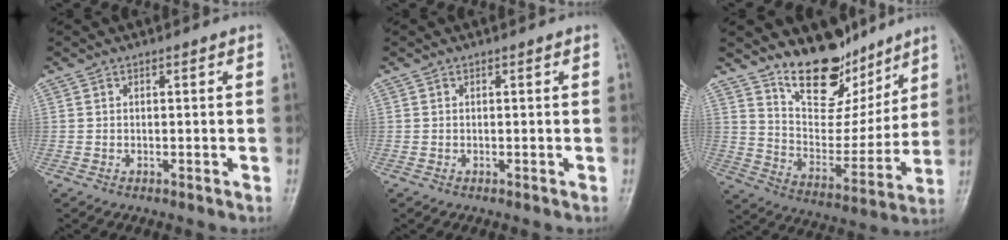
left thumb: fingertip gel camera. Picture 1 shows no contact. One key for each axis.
{"total": 0.0}
{"total": 15.4, "fx": 12.0, "fy": 7.5, "fz": 6.1, "tx": -0.044, "ty": -0.081, "tz": 0.210}